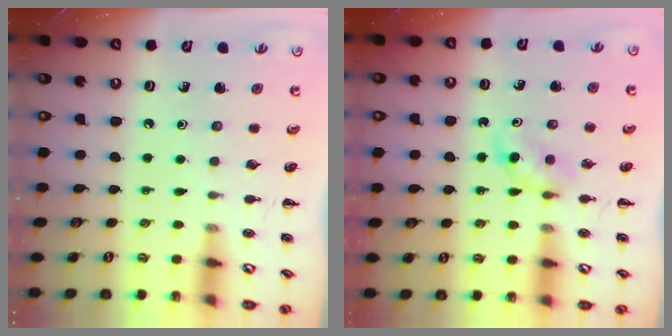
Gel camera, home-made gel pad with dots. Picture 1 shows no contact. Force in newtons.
{"total": 3.5, "press": 3.3, "slide": 1.2}